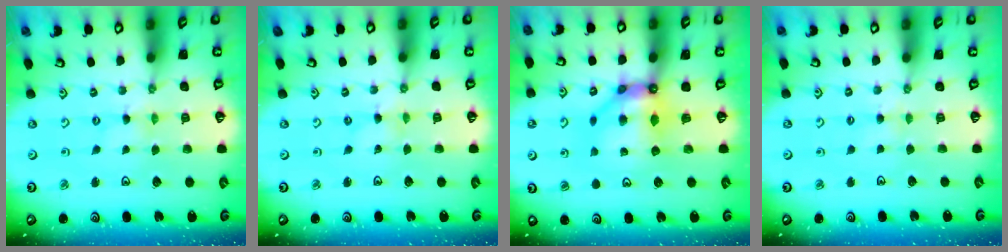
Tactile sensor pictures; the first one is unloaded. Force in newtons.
{"total": 0.0}
{"total": 9.5, "press": 9.4, "slide": 1.1}
{"total": 3.0, "press": 3.0, "slide": 0.4}